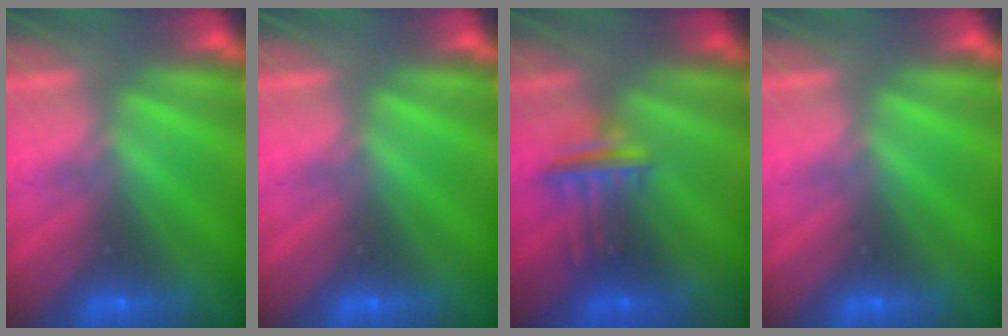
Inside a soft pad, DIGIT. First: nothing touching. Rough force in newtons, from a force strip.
{"total": 0.0}
{"total": 2.8}
{"total": 0.0}